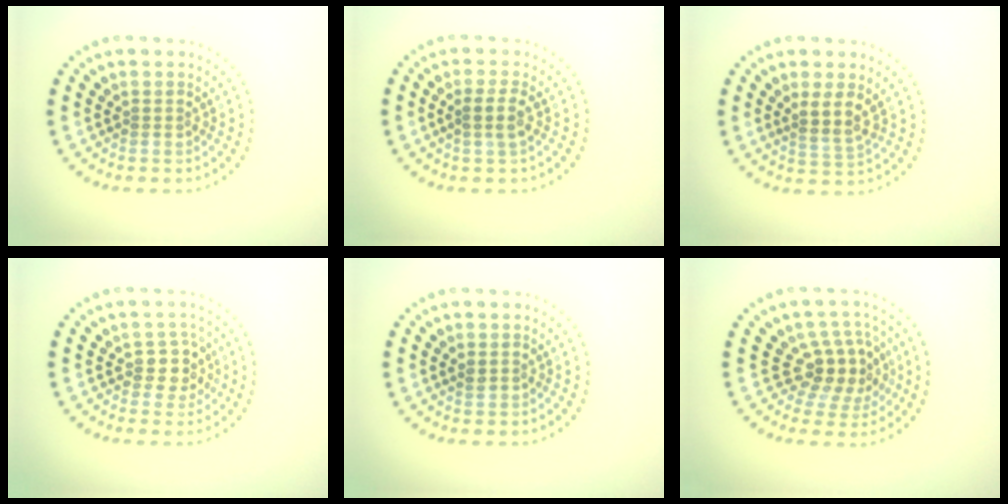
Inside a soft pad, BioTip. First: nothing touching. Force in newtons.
{"total": 1.8, "press": 1.4, "slide": 1.1}
{"total": 2.4, "press": 2.0, "slide": 1.3}
{"total": 2.3, "press": 2.0, "slide": 1.1}
{"total": 0.7, "press": 0.7, "slide": 0.0}
{"total": 4.0, "press": 3.4, "slide": 2.1}